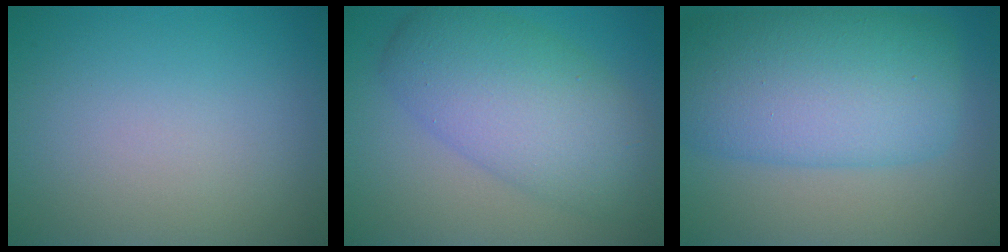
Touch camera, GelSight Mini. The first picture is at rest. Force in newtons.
{"total": 7.9, "press": 7.9, "slide": 0.1}
{"total": 11.1, "press": 11.1, "slide": 0.1}